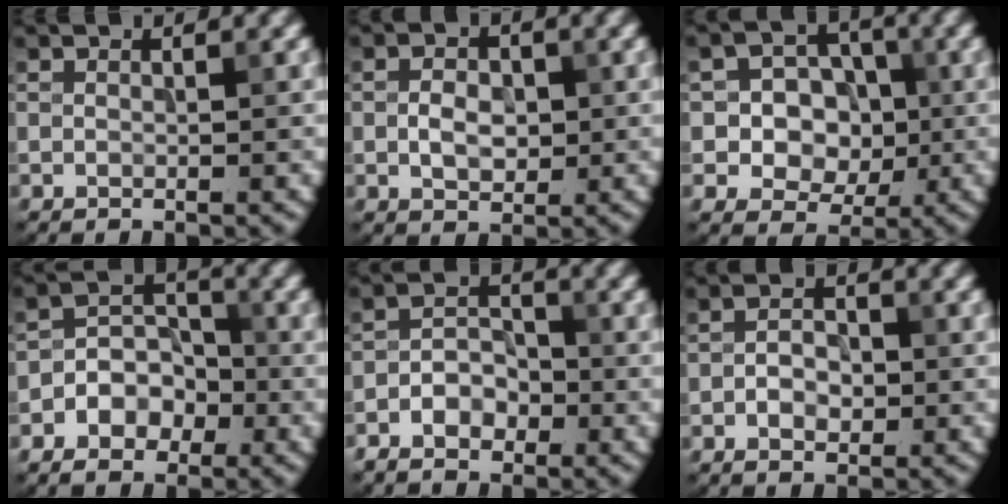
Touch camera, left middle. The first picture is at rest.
{"total": 2.7, "force": [-0.3, 1.8, 1.9], "torque": [-0.034, 0.000, -0.007]}
{"total": 6.0, "force": [-0.4, 5.2, 3.0], "torque": [-0.030, 0.010, -0.021]}
{"total": 4.1, "force": [-2.0, 2.9, 2.1], "torque": [-0.020, 0.006, -0.041]}
{"total": 3.3, "force": [-2.0, 2.1, 1.6], "torque": [-0.025, 0.004, -0.039]}
{"total": 2.5, "force": [-0.7, 1.6, 1.8], "torque": [-0.030, 0.003, -0.014]}